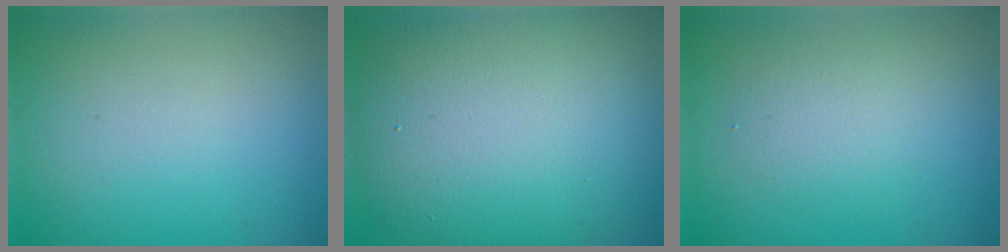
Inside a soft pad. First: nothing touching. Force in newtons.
{"total": 12.9, "press": 12.8, "slide": 1.1}
{"total": 2.4, "press": 2.4, "slide": 0.3}